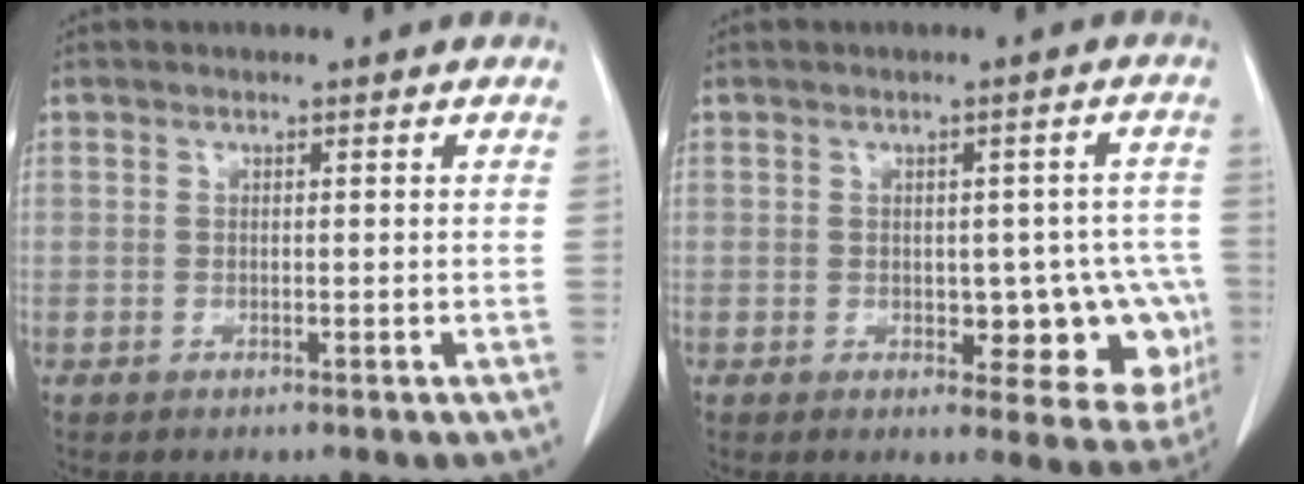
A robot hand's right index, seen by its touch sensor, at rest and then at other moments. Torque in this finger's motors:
{"motor_torque": [0.26, -0.04, 0.13, 0.02]}